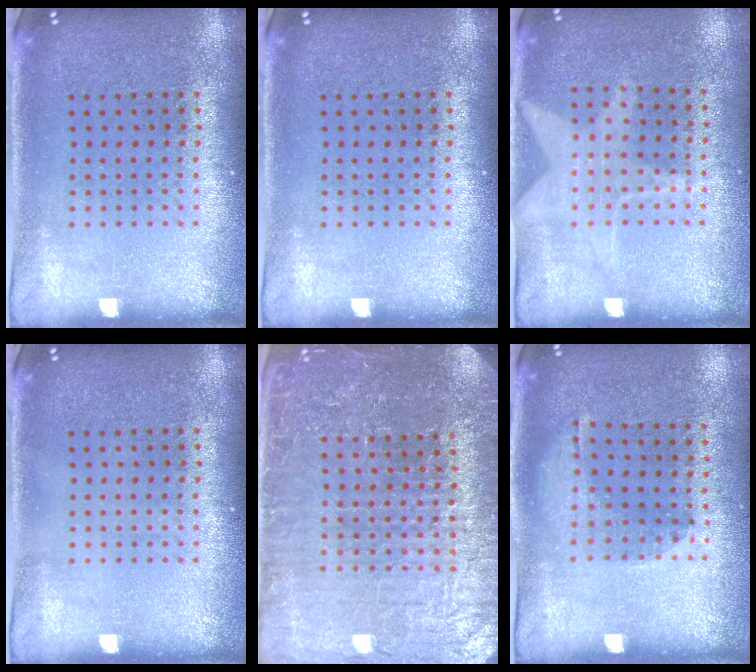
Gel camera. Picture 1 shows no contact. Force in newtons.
{"total": 0.0}
{"total": 1.2, "press": 1.2, "slide": 0.2}
{"total": 0.0}
{"total": 4.8, "press": 4.5, "slide": 1.8}
{"total": 1.2, "press": 0.9, "slide": 0.9}